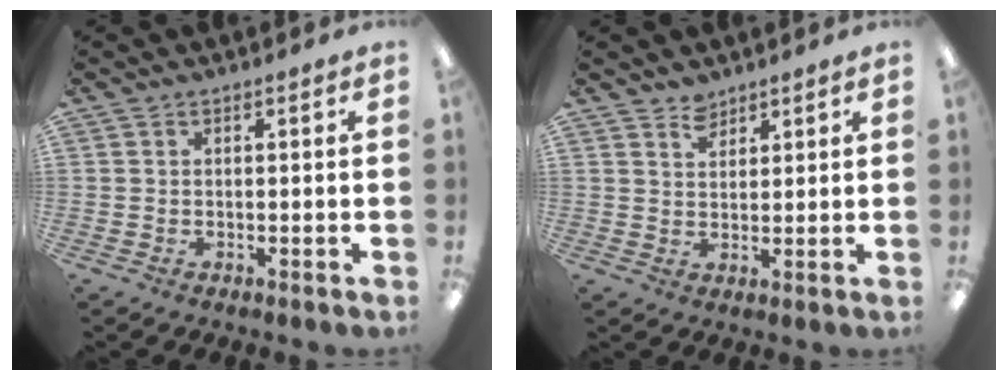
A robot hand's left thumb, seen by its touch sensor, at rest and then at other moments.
{"total": 3.8, "force": [3.2, 2.0, 0.4], "torque": [0.000, -0.017, 0.060]}